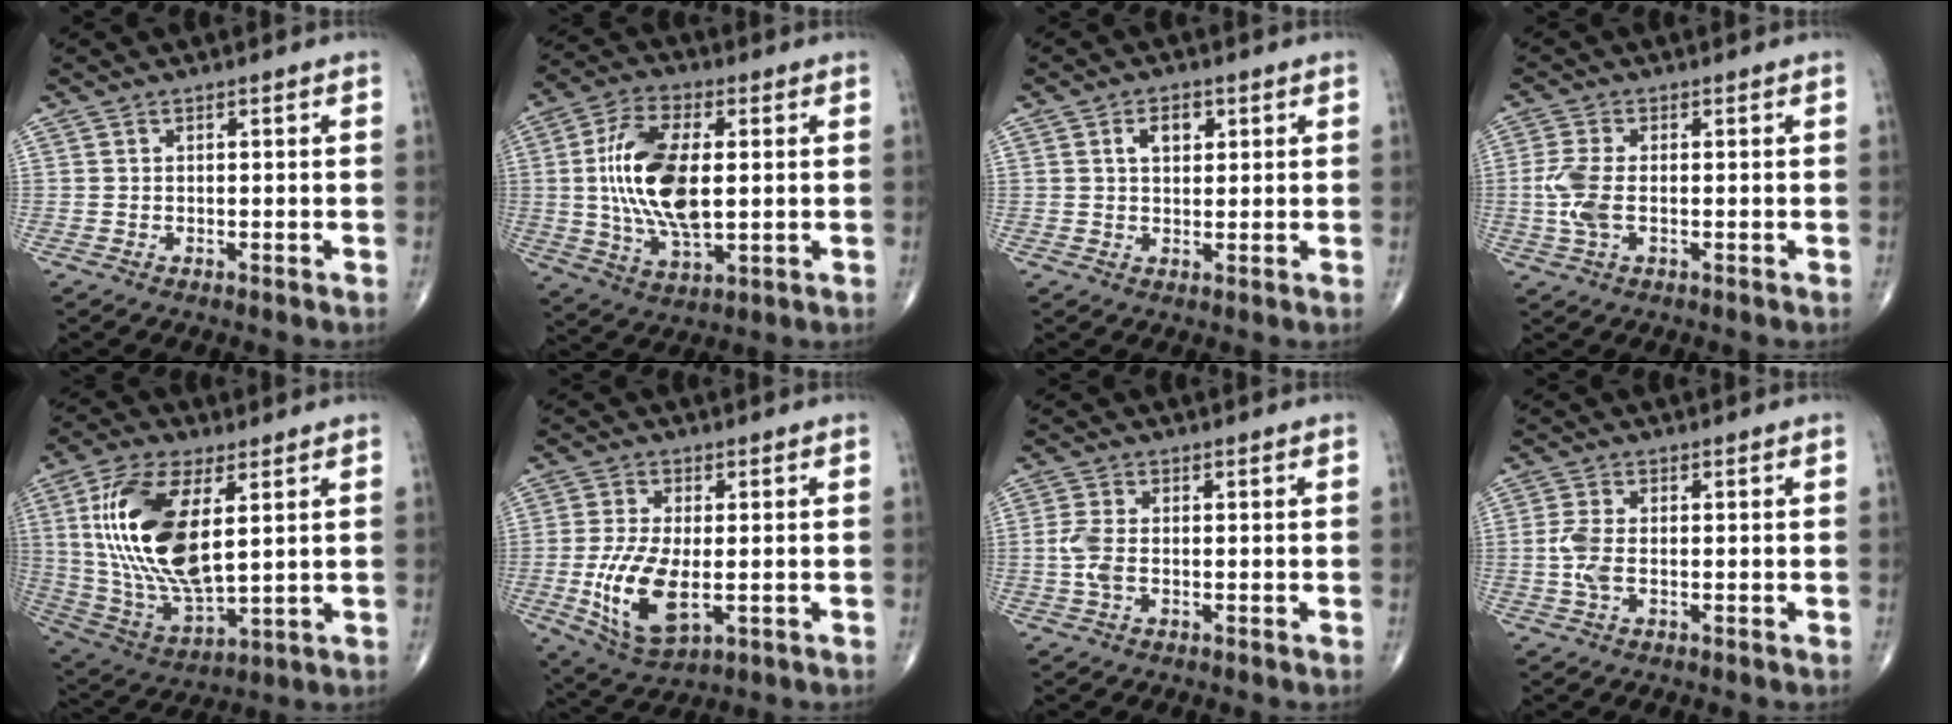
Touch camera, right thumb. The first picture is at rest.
{"total": 18.7, "force": [2.4, 9.6, 15.9], "torque": [-0.295, -0.008, 0.046]}
{"total": 4.1, "force": [1.5, 2.6, 2.9], "torque": [-0.036, 0.000, 0.023]}
{"total": 4.7, "force": [-0.6, 2.3, 4.0], "torque": [-0.104, 0.002, -0.015]}
{"total": 20.5, "force": [4.5, 9.3, 17.8], "torque": [-0.355, -0.020, 0.090]}
{"total": 12.1, "force": [-2.2, 5.7, 10.5], "torque": [-0.209, -0.015, -0.028]}
{"total": 3.5, "force": [-0.5, 1.7, 3.0], "torque": [-0.078, 0.003, -0.013]}
{"total": 3.7, "force": [-0.5, 1.7, 3.3], "torque": [-0.086, 0.001, -0.014]}